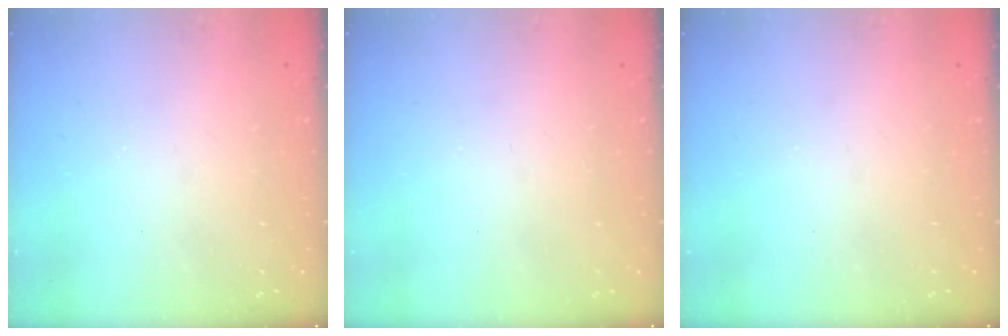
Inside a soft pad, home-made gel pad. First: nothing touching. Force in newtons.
{"total": 0.0}
{"total": 0.6, "press": 0.4, "slide": 0.4}